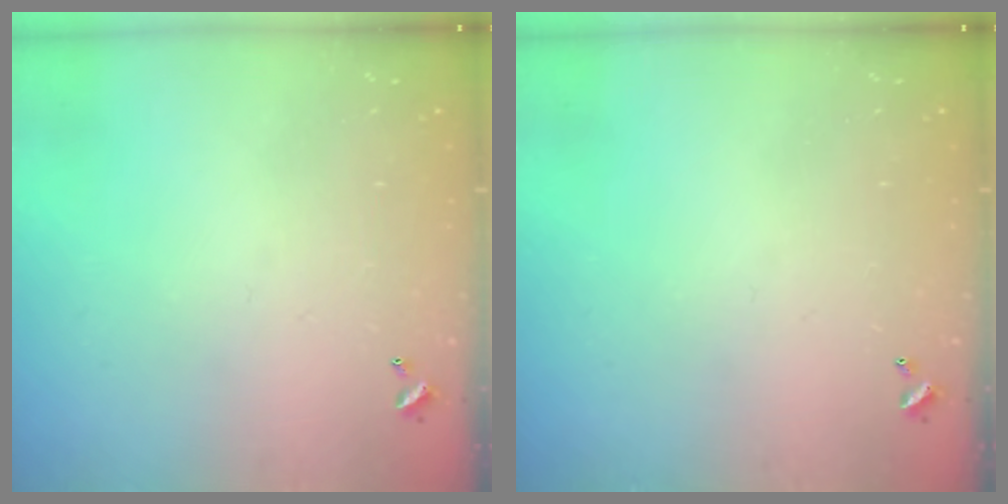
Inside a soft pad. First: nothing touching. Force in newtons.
{"total": 0.0}